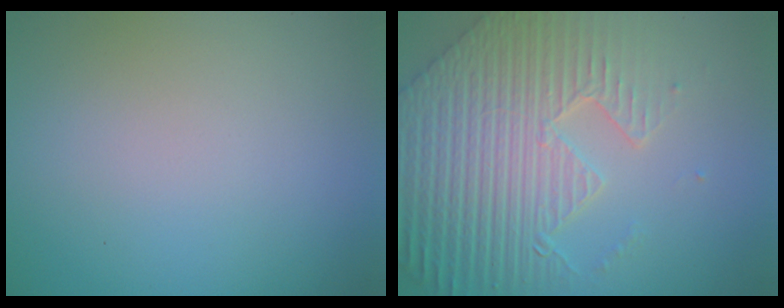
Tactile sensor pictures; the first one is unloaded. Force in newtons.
{"total": 9.2, "press": 6.5, "slide": 6.6}